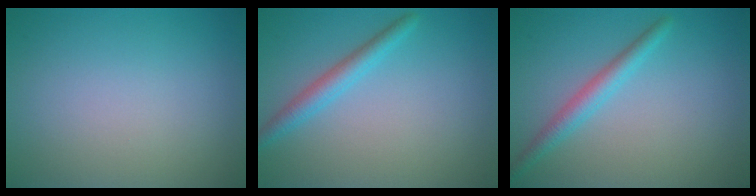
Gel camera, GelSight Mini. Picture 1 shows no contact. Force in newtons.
{"total": 2.4, "press": 2.4, "slide": 0.1}
{"total": 2.3, "press": 2.3, "slide": 0.0}